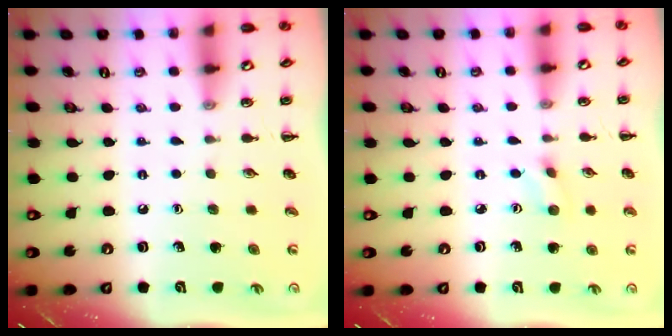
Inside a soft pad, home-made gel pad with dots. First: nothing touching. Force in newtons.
{"total": 2.5, "press": 2.4, "slide": 0.9}